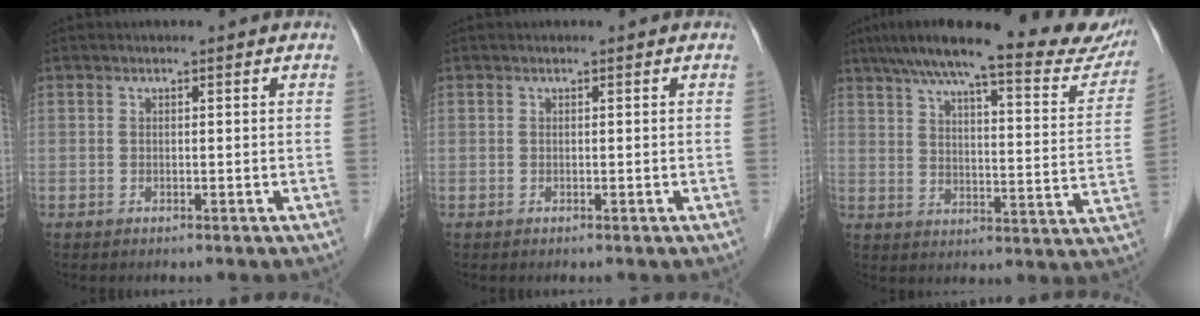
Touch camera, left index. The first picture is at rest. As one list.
[{"total": 0.0}, {"total": 23.1, "force": [19.5, 3.4, 12.1], "torque": [-0.171, -0.013, 0.243]}]